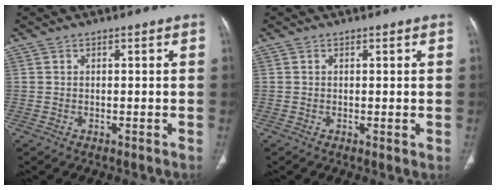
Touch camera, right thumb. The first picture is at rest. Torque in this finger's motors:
{"motor_torque": [-0.22, 0.18, 0.09, 0.32, -0.01]}